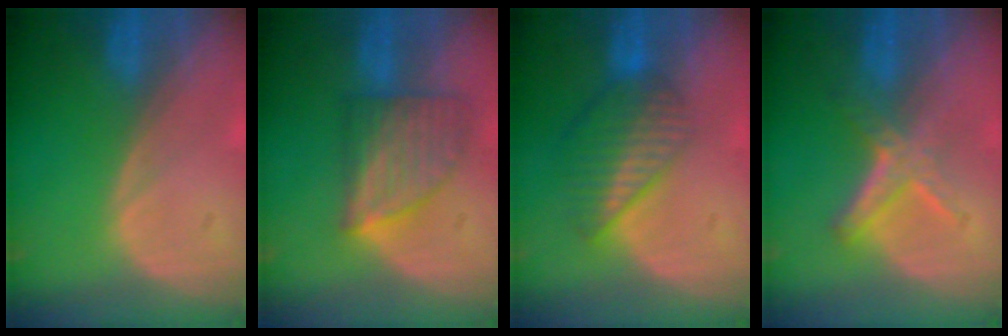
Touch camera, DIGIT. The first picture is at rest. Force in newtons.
{"total": 7.2, "press": 6.6, "slide": 2.8}
{"total": 6.8, "press": 5.9, "slide": 3.4}
{"total": 5.2, "press": 5.1, "slide": 0.8}